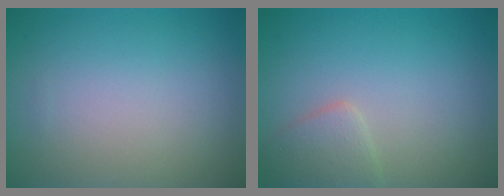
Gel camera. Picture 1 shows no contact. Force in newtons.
{"total": 2.1, "press": 2.1, "slide": 0.1}